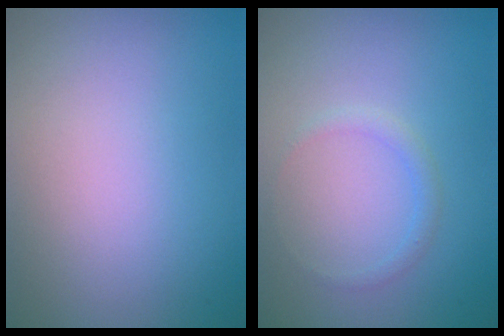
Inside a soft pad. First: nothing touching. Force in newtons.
{"total": 1.0, "press": 1.0, "slide": 0.1}